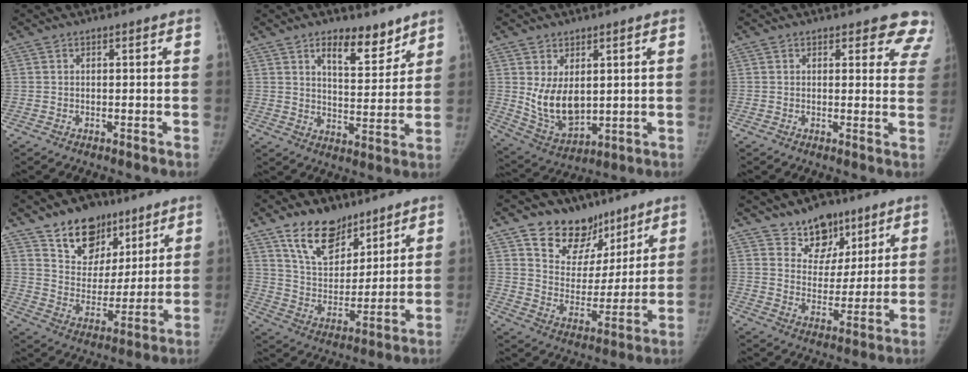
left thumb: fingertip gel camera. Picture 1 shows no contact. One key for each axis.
{"total": 9.2, "fx": 6.4, "fy": 3.9, "fz": 5.3, "tx": -0.055, "ty": -0.048, "tz": 0.104}
{"total": 9.9, "fx": 1.5, "fy": 6.4, "fz": 7.4, "tx": -0.111, "ty": -0.023, "tz": 0.053}
{"total": 7.9, "fx": 6.9, "fy": 3.4, "fz": 1.8, "tx": 0.037, "ty": -0.031, "tz": 0.045}
{"total": 14.1, "fx": 9.2, "fy": 9.5, "fz": 4.8, "tx": -0.027, "ty": -0.053, "tz": 0.162}
{"total": 13.4, "fx": 9.2, "fy": 7.8, "fz": 5.9, "tx": -0.063, "ty": -0.058, "tz": 0.171}
{"total": 14.4, "fx": 9.8, "fy": 9.7, "fz": 4.2, "tx": -0.008, "ty": -0.055, "tz": 0.172}
{"total": 9.9, "fx": 7.0, "fy": 6.6, "fz": 2.5, "tx": 0.007, "ty": -0.047, "tz": 0.122}